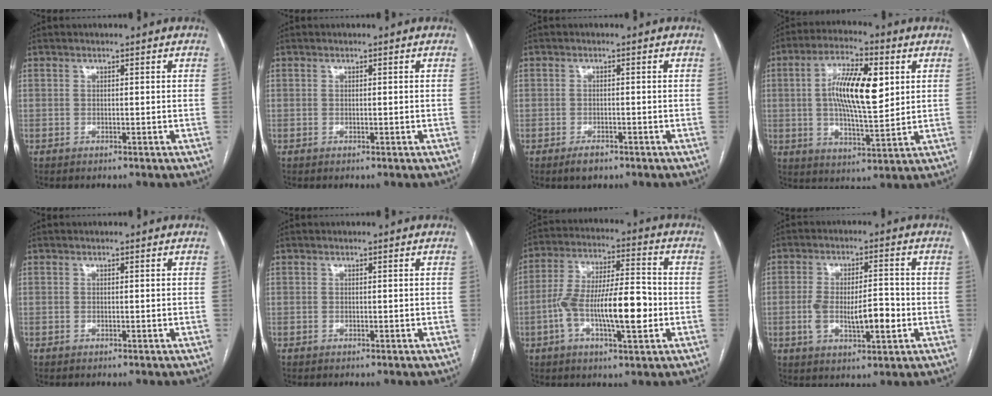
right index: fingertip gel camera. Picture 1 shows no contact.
{"total": 0.0}
{"total": 2.2, "force": [-1.6, 1.1, 1.1], "torque": [-0.018, 0.000, -0.020]}
{"total": 12.8, "force": [2.6, 3.7, 12.0], "torque": [-0.218, 0.009, 0.041]}
{"total": 0.0}
{"total": 0.0}
{"total": 14.3, "force": [-3.1, 3.3, 13.6], "torque": [-0.248, 0.016, -0.052]}
{"total": 9.0, "force": [-1.7, 2.8, 8.4], "torque": [-0.149, 0.009, -0.020]}